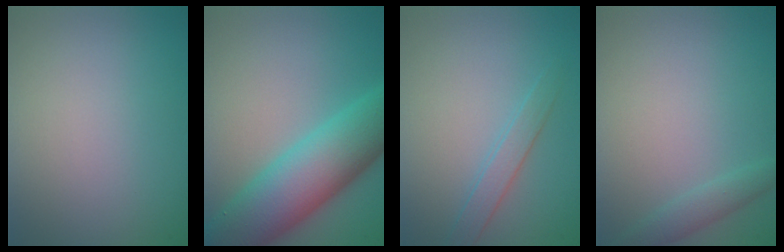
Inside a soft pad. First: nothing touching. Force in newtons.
{"total": 9.9, "press": 9.9, "slide": 0.0}
{"total": 1.7, "press": 1.7, "slide": 0.1}
{"total": 1.6, "press": 1.6, "slide": 0.1}